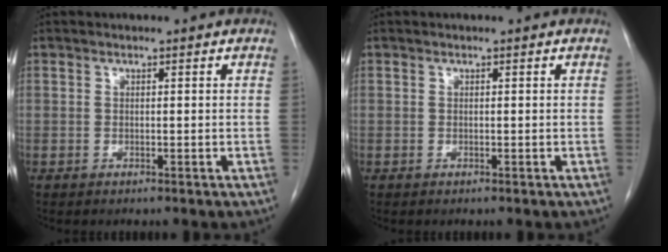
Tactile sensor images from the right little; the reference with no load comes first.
{"total": 0.0}